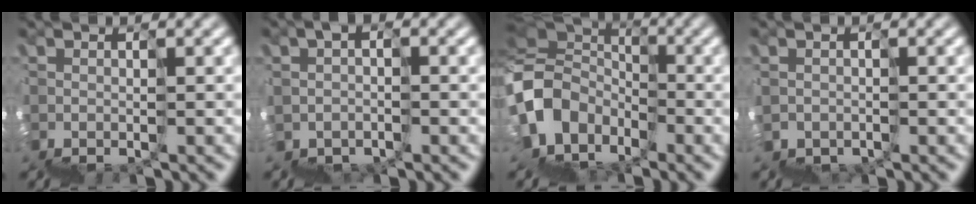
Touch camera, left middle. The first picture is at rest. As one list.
[{"total": 1.7, "force": [-0.6, 1.1, 1.2], "torque": [-0.023, -0.003, -0.005]}, {"total": 8.5, "force": [-0.9, 6.9, 4.9], "torque": [-0.119, 0.013, -0.017]}, {"total": 1.0, "force": [-0.7, 0.8, -0.1], "torque": [0.002, 0.004, -0.007]}]